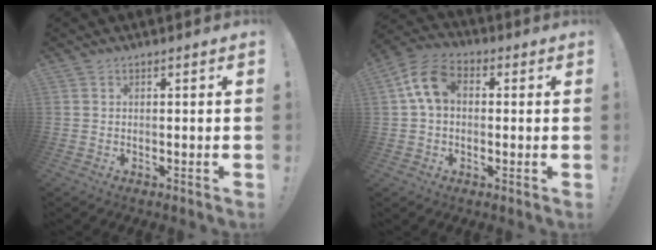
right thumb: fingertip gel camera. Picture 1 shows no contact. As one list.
[{"total": 11.0, "force": [2.5, 7.6, 7.6], "torque": [-0.130, 0.017, 0.052]}]